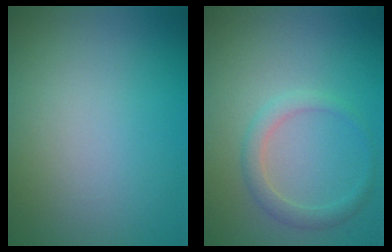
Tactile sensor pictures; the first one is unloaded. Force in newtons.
{"total": 1.9, "press": 1.9, "slide": 0.1}